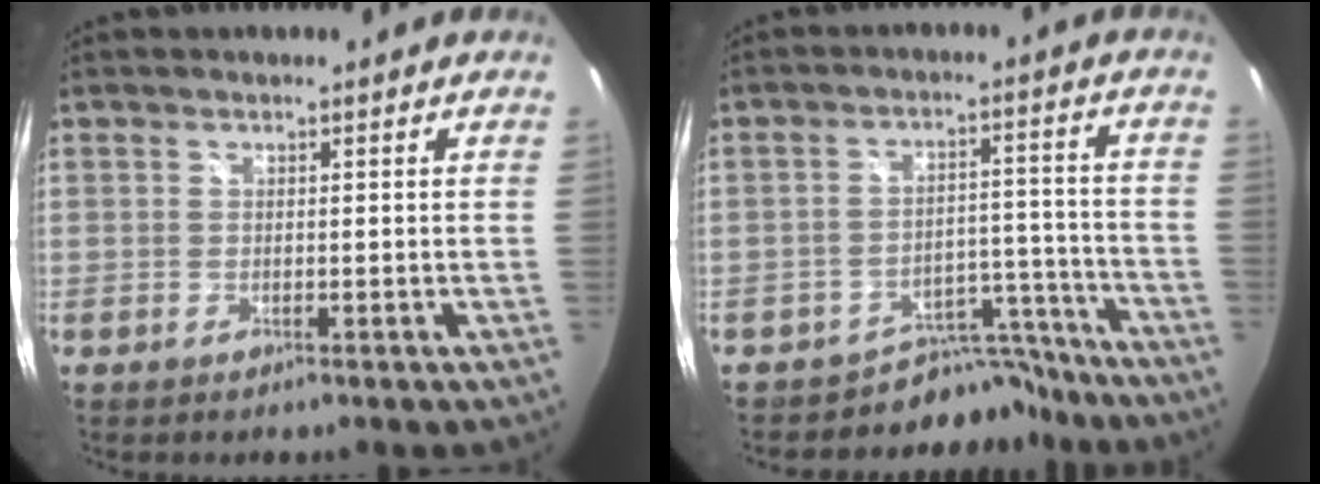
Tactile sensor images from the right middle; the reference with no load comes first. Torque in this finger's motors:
{"motor_torque": [0.01, -0.12, 0.00, -0.01]}